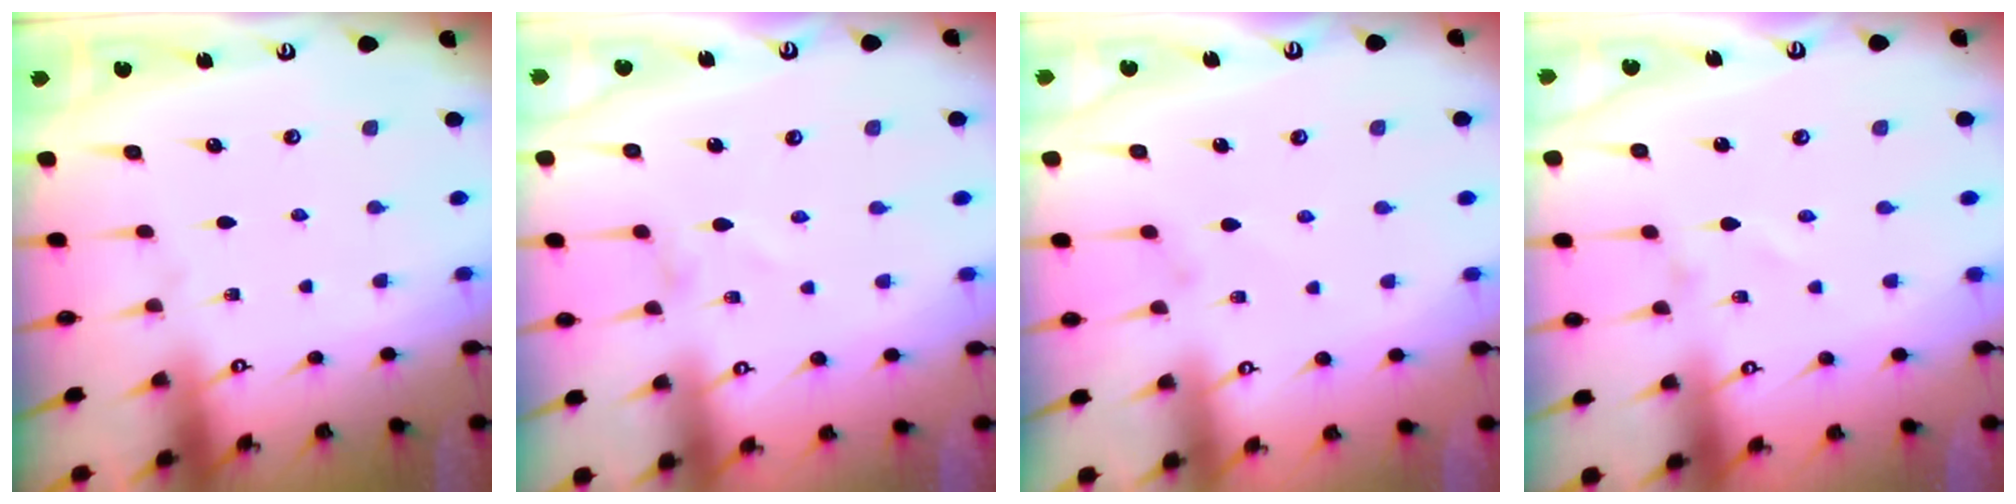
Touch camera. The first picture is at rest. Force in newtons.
{"total": 0.6, "press": 0.6, "slide": 0.1}
{"total": 0.9, "press": 0.8, "slide": 0.4}
{"total": 1.0, "press": 1.0, "slide": 0.0}